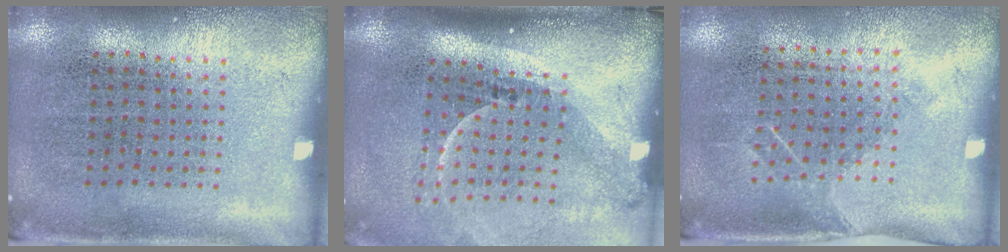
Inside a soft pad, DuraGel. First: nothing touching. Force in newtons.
{"total": 2.3, "press": 1.5, "slide": 1.7}
{"total": 1.1, "press": 0.8, "slide": 0.6}